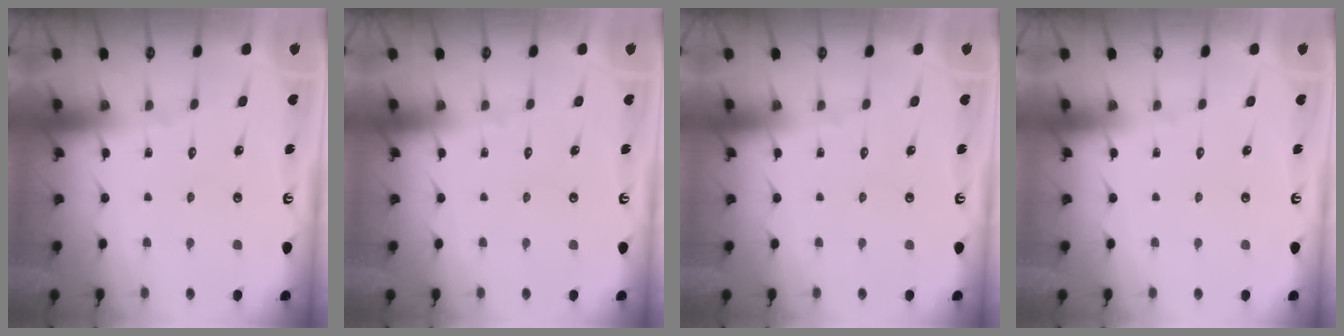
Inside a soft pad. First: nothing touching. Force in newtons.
{"total": 0.0}
{"total": 0.0}
{"total": 0.0}